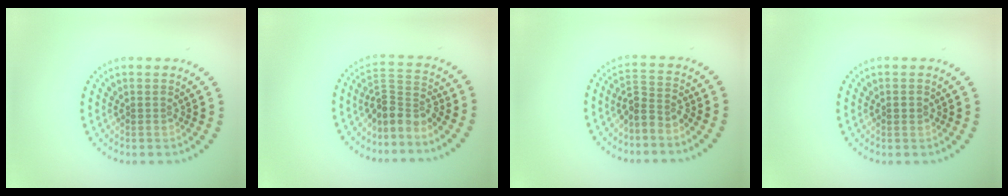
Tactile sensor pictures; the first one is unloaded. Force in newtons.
{"total": 3.4, "press": 2.4, "slide": 2.4}
{"total": 2.6, "press": 2.0, "slide": 1.7}
{"total": 1.0, "press": 1.0, "slide": 0.1}